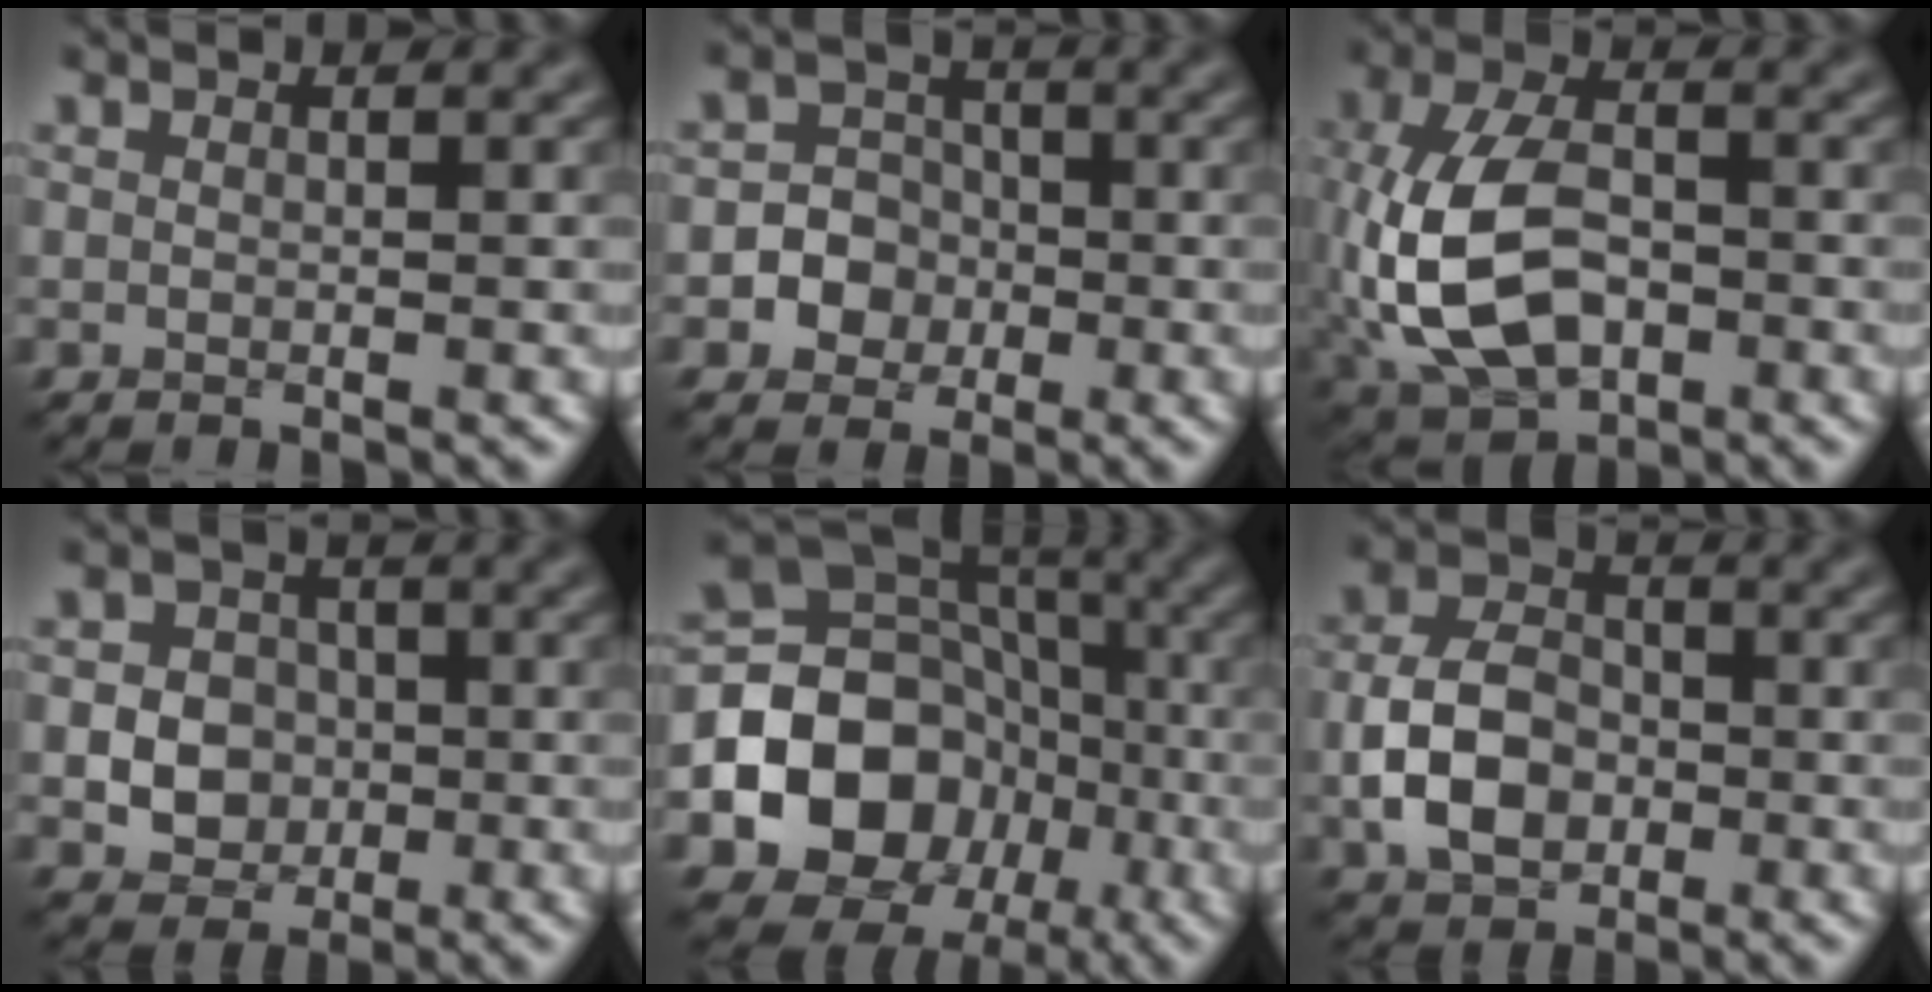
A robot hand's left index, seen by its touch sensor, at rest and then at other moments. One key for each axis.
{"total": 5.3, "fx": -1.6, "fy": 4.9, "fz": 0.9, "tx": 0.001, "ty": 0.014, "tz": -0.050}
{"total": 10.0, "fx": -2.3, "fy": 6.2, "fz": 7.6, "tx": -0.177, "ty": -0.007, "tz": -0.051}
{"total": 4.3, "fx": -0.8, "fy": 3.7, "fz": 2.0, "tx": -0.015, "ty": 0.005, "tz": -0.029}
{"total": 12.4, "fx": -3.5, "fy": 10.2, "fz": 6.1, "tx": -0.124, "ty": -0.001, "tz": -0.075}
{"total": 5.6, "fx": -1.5, "fy": 4.0, "fz": 3.7, "tx": -0.075, "ty": 0.003, "tz": -0.032}